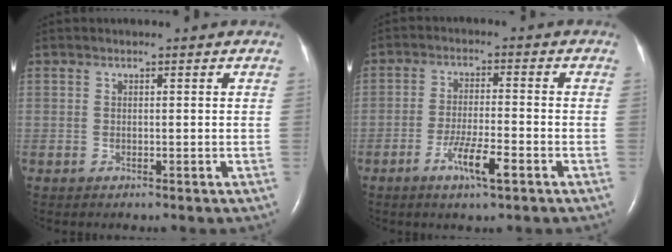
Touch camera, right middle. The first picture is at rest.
{"total": 5.8, "force": [-3.1, 0.4, 4.9], "torque": [-0.096, -0.007, -0.055]}